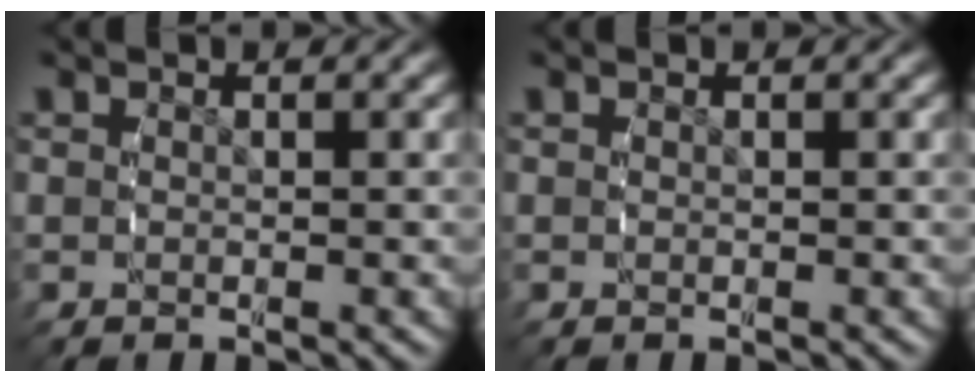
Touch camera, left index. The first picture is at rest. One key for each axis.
{"total": 0.0}